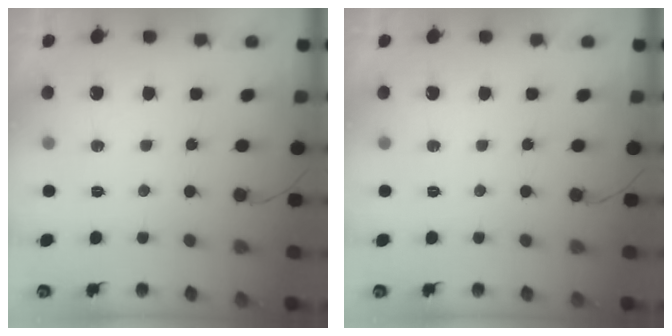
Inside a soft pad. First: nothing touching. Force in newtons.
{"total": 0.0}